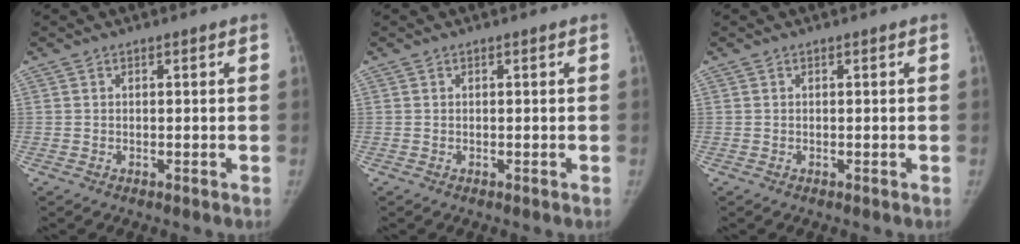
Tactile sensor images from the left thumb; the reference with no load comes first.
{"total": 0.0}
{"total": 0.0}